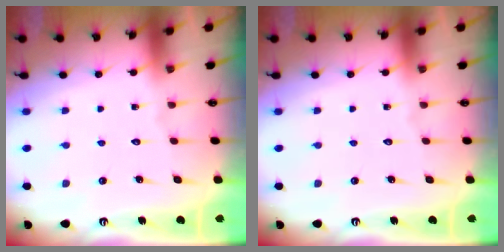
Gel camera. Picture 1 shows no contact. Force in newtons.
{"total": 0.0}